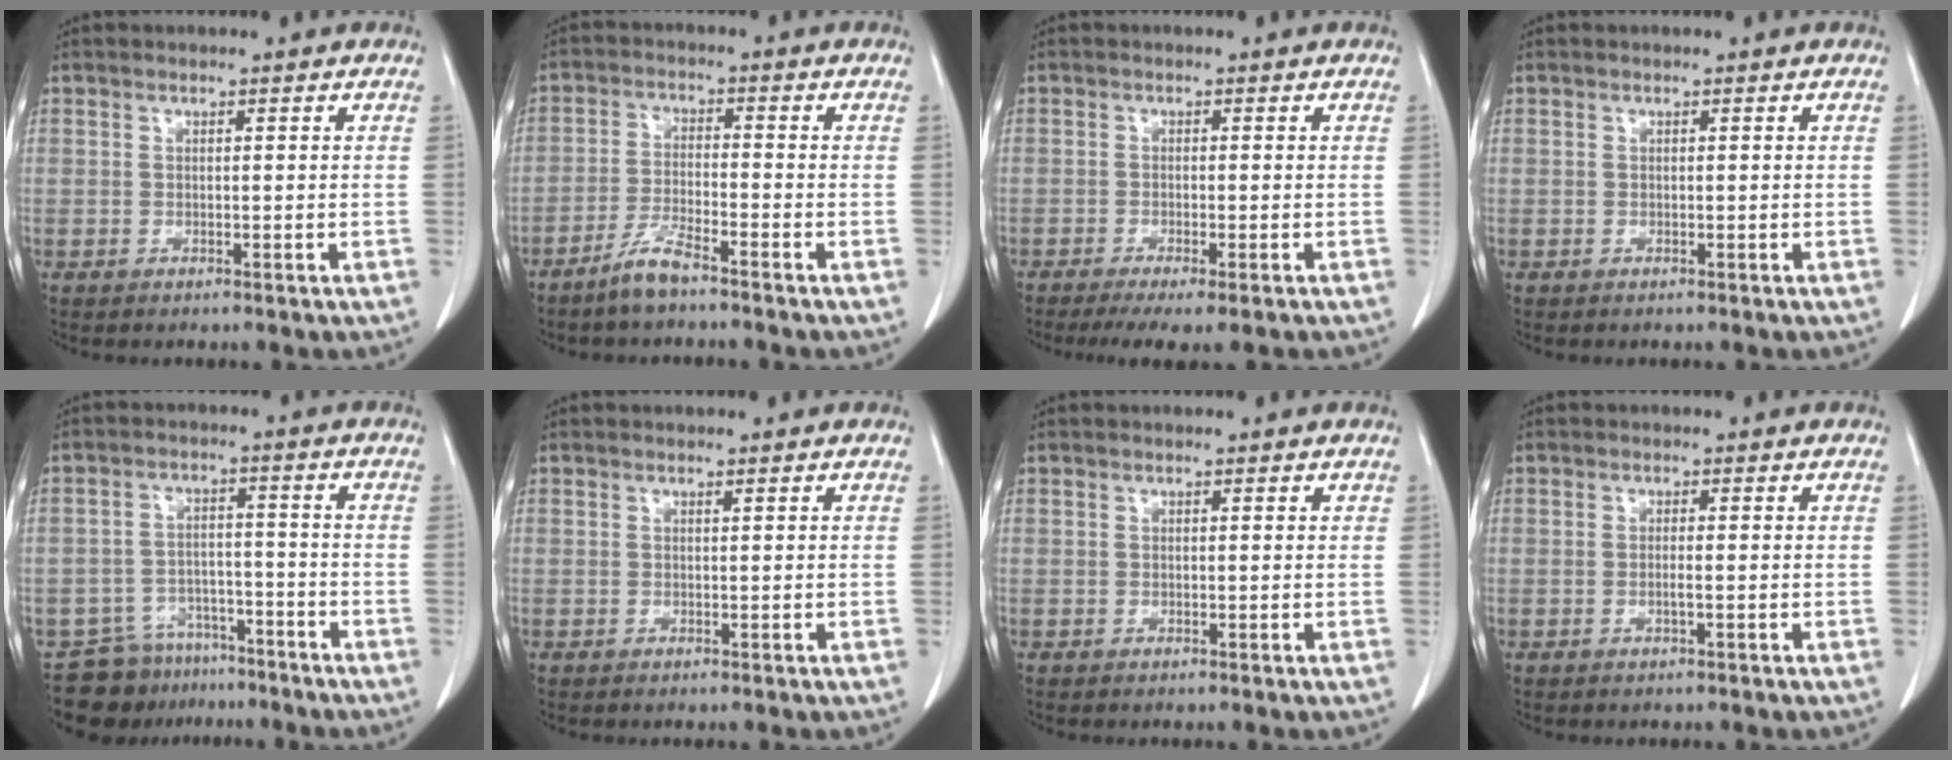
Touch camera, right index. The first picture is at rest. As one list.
[{"total": 4.8, "force": [-3.9, 0.3, 2.8], "torque": [-0.063, -0.008, -0.080]}, {"total": 5.7, "force": [-4.3, 0.5, 3.8], "torque": [-0.051, -0.014, -0.066]}, {"total": 0.0}, {"total": 8.9, "force": [-7.2, 5.1, 0.8], "torque": [-0.006, 0.021, -0.112]}, {"total": 0.0}, {"total": 0.0}, {"total": 1.0, "force": [-0.3, -0.1, 0.9], "torque": [-0.018, 0.001, -0.004]}]